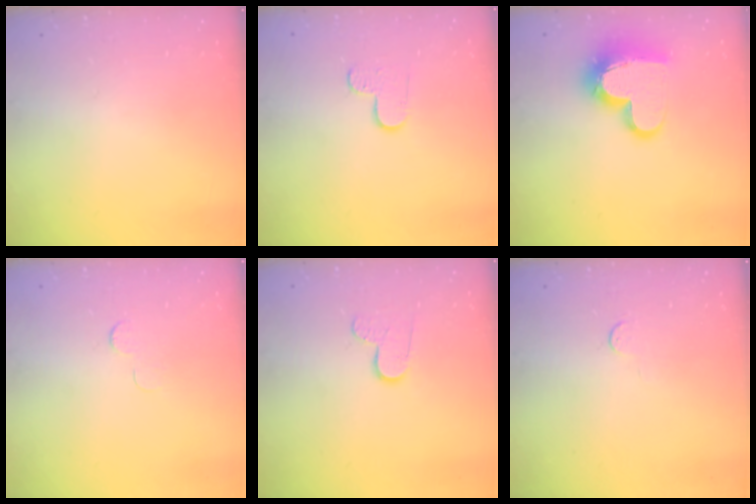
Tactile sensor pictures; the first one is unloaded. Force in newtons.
{"total": 5.8, "press": 5.8, "slide": 0.6}
{"total": 14.7, "press": 14.6, "slide": 1.2}
{"total": 3.0, "press": 2.9, "slide": 0.3}
{"total": 7.0, "press": 7.0, "slide": 0.6}
{"total": 2.8, "press": 2.8, "slide": 0.4}